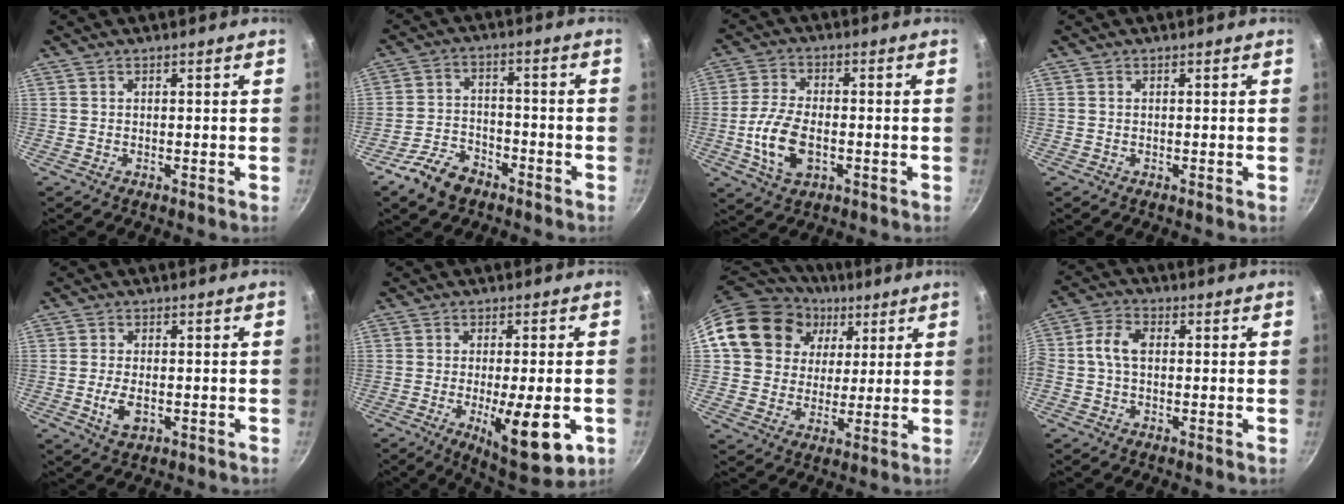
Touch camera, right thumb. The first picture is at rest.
{"total": 8.3, "force": [-5.5, 4.9, 3.9], "torque": [-0.063, 0.044, -0.100]}
{"total": 9.9, "force": [-2.3, 5.6, 7.9], "torque": [-0.158, 0.013, -0.045]}
{"total": 0.0}
{"total": 4.9, "force": [-1.2, 2.6, 3.9], "torque": [-0.074, 0.002, -0.019]}
{"total": 13.8, "force": [-4.0, 4.0, 12.6], "torque": [-0.170, -0.001, -0.051]}
{"total": 17.7, "force": [5.9, 15.0, 7.3], "torque": [-0.116, 0.014, 0.099]}
{"total": 5.8, "force": [0.1, 3.9, 4.4], "torque": [-0.086, 0.020, -0.012]}